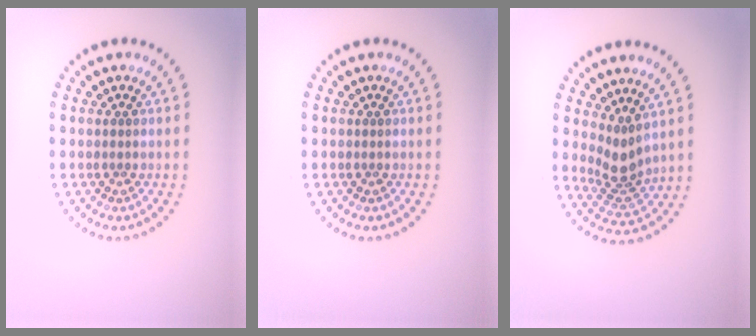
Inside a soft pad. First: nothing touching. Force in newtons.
{"total": 0.0}
{"total": 2.8, "press": 2.0, "slide": 1.9}